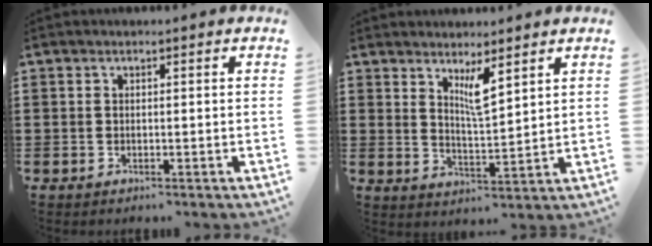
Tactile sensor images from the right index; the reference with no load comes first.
{"total": 4.7, "force": [3.2, 0.7, 3.4], "torque": [-0.066, -0.007, 0.053]}